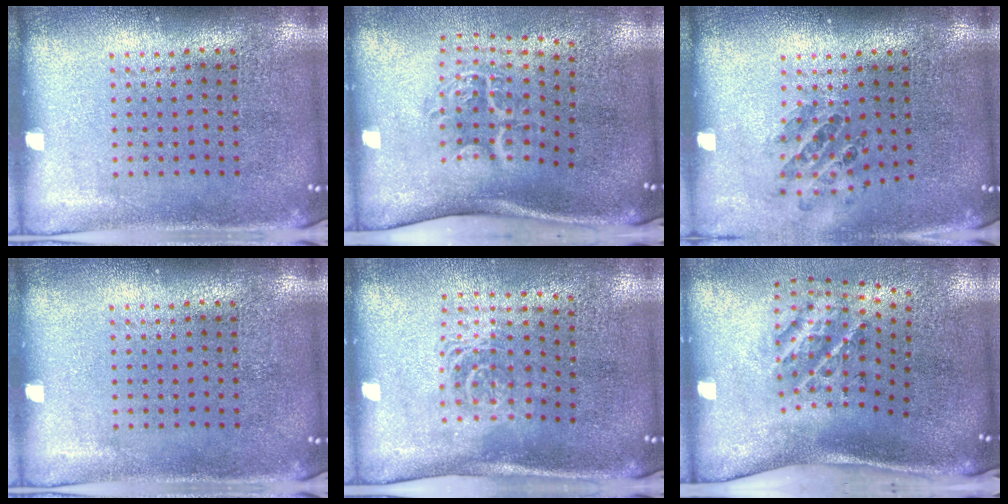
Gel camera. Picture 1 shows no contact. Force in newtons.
{"total": 2.0, "press": 1.3, "slide": 1.6}
{"total": 0.8, "press": 0.8, "slide": 0.0}
{"total": 0.0}
{"total": 1.6, "press": 1.2, "slide": 1.1}
{"total": 2.3, "press": 1.4, "slide": 1.8}